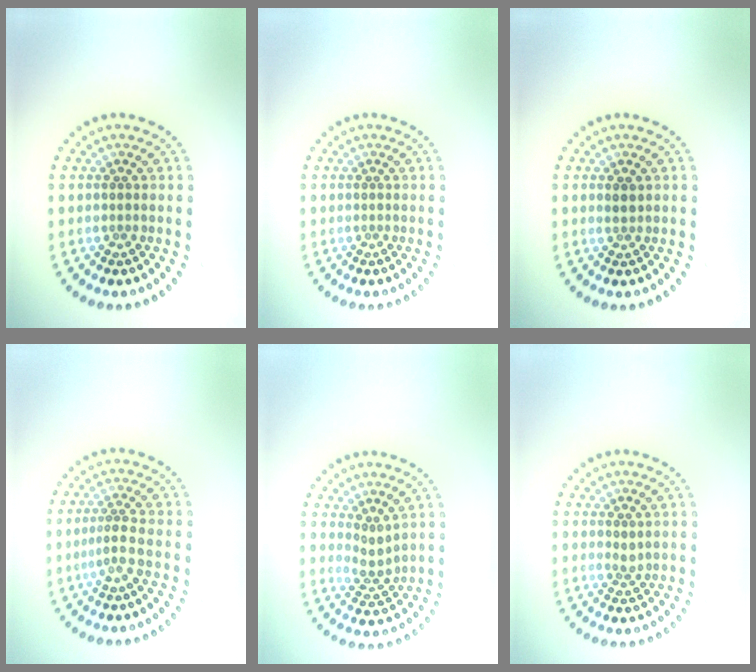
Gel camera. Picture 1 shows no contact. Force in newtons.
{"total": 0.0}
{"total": 1.0, "press": 1.0, "slide": 0.4}
{"total": 2.0, "press": 1.3, "slide": 1.5}
{"total": 2.0, "press": 1.4, "slide": 1.4}
{"total": 1.0, "press": 0.7, "slide": 0.6}